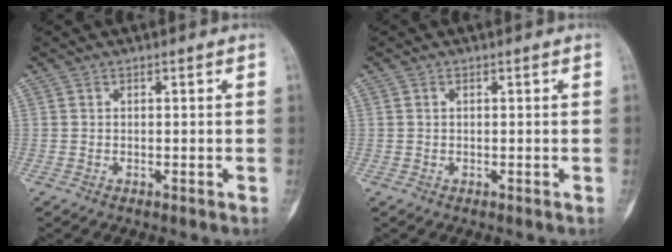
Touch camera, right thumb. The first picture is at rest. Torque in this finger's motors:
{"motor_torque": [-0.05, -0.38, 0.02, -0.13, -0.03]}